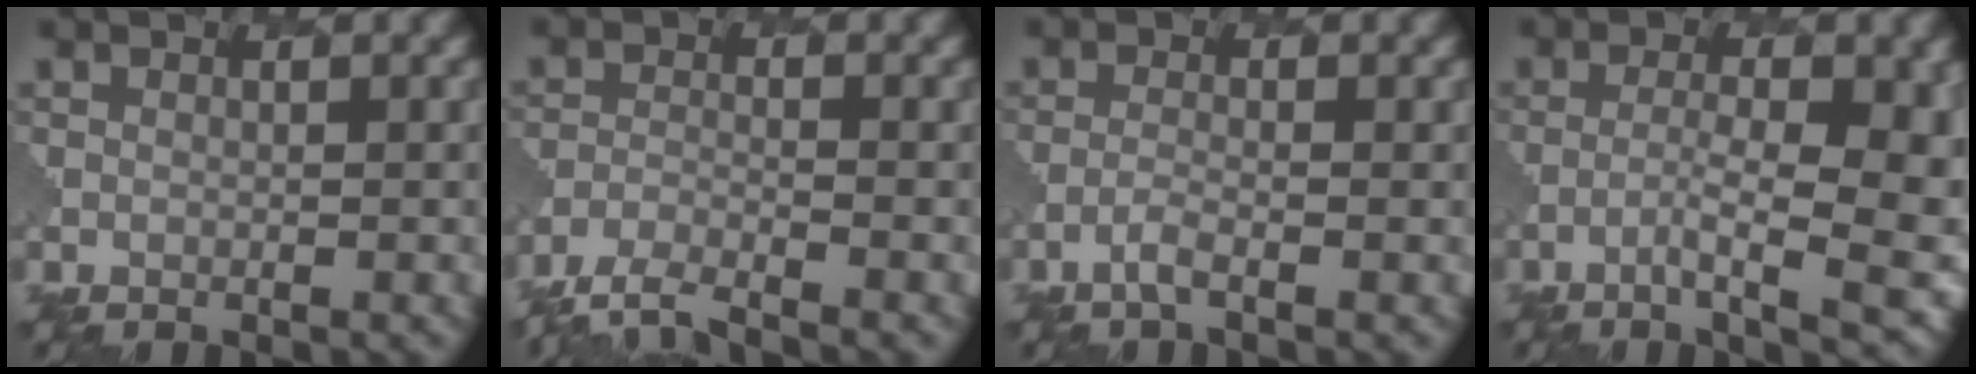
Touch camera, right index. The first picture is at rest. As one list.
[{"total": 4.3, "force": [-3.8, 0.6, 1.8], "torque": [-0.038, -0.009, -0.079]}, {"total": 1.3, "force": [-0.7, 0.3, 1.0], "torque": [-0.018, 0.005, -0.025]}, {"total": 8.1, "force": [-2.4, 2.2, 7.4], "torque": [-0.115, -0.006, -0.034]}]